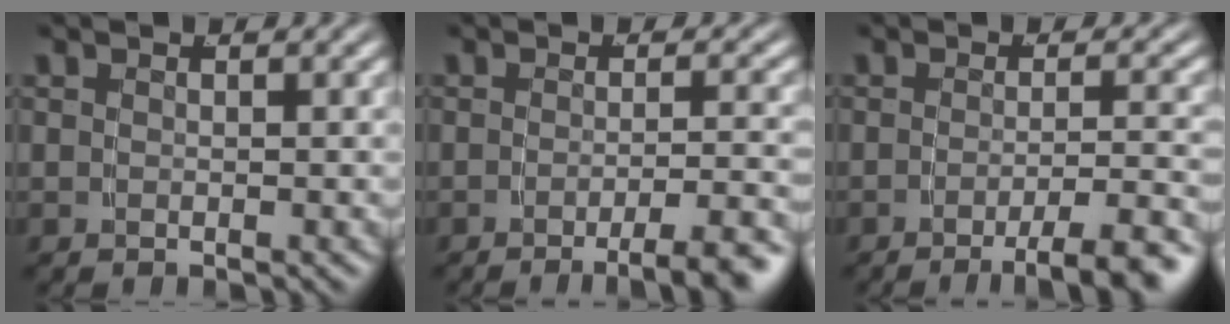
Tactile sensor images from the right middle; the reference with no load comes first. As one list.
[{"total": 5.1, "force": [-3.7, 0.7, 3.4], "torque": [-0.038, -0.006, -0.054]}, {"total": 5.7, "force": [-4.1, 0.9, 3.9], "torque": [-0.045, -0.008, -0.059]}]